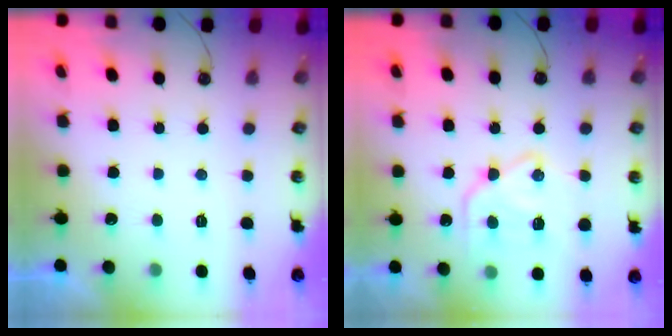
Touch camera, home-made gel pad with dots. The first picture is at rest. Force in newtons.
{"total": 16.7, "press": 16.6, "slide": 1.3}